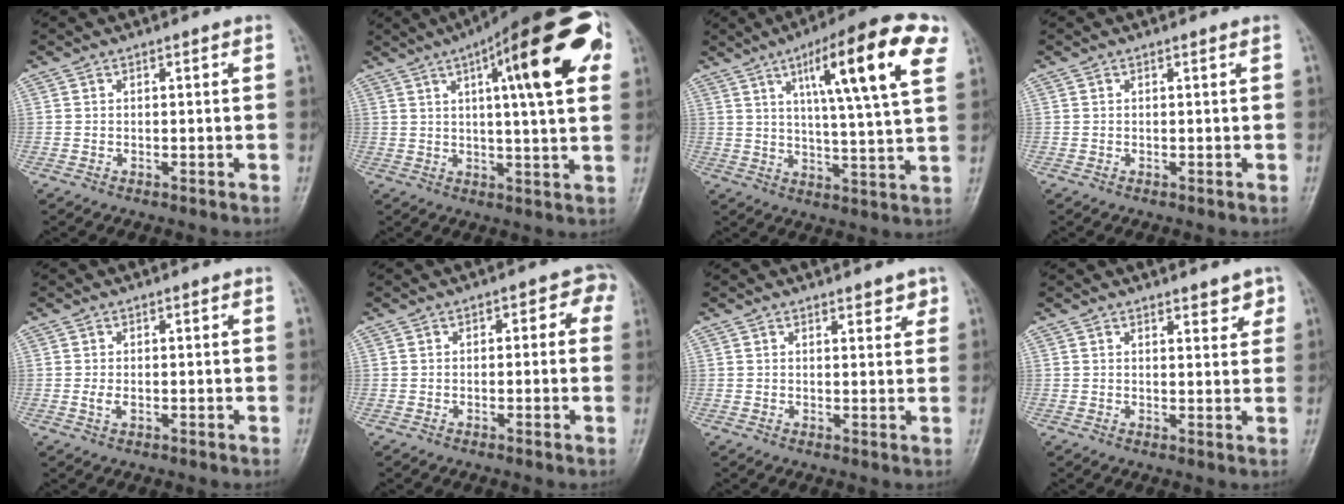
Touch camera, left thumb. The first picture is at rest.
{"total": 22.4, "force": [8.2, 5.6, 20.0], "torque": [-0.265, 0.003, 0.107]}
{"total": 19.1, "force": [8.0, 3.5, 16.9], "torque": [-0.235, -0.013, 0.113]}
{"total": 0.0}
{"total": 2.1, "force": [-0.3, 1.2, 1.7], "torque": [-0.034, 0.003, -0.007]}
{"total": 4.1, "force": [0.4, 2.7, 3.0], "torque": [0.002, 0.018, -0.010]}
{"total": 2.3, "force": [1.5, 1.2, 1.3], "torque": [-0.001, -0.007, 0.018]}
{"total": 3.4, "force": [2.3, 1.6, 1.9], "torque": [-0.003, -0.012, 0.030]}